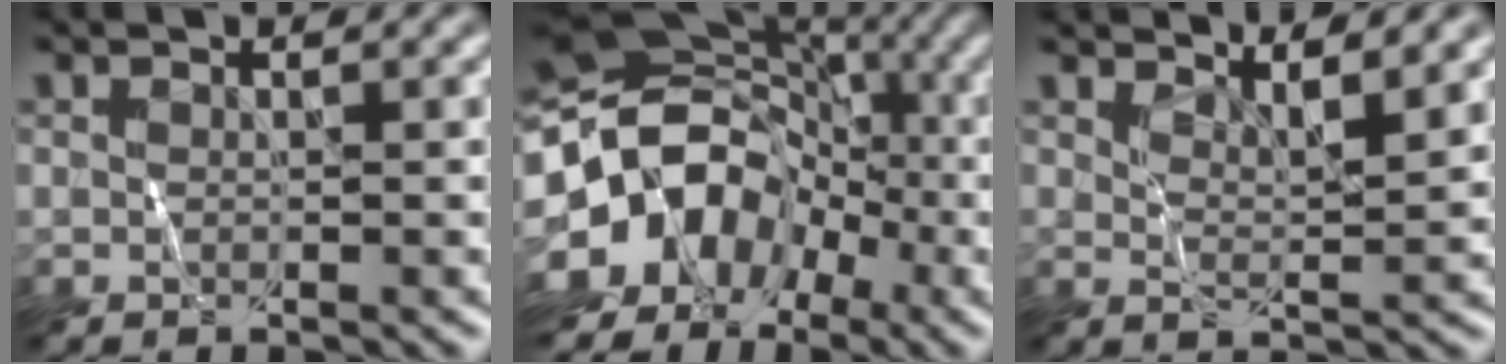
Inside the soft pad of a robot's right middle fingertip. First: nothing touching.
{"total": 12.5, "force": [-4.9, 9.9, 5.7], "torque": [-0.102, 0.002, -0.100]}
{"total": 2.7, "force": [2.6, -0.2, 0.6], "torque": [-0.009, -0.008, 0.044]}